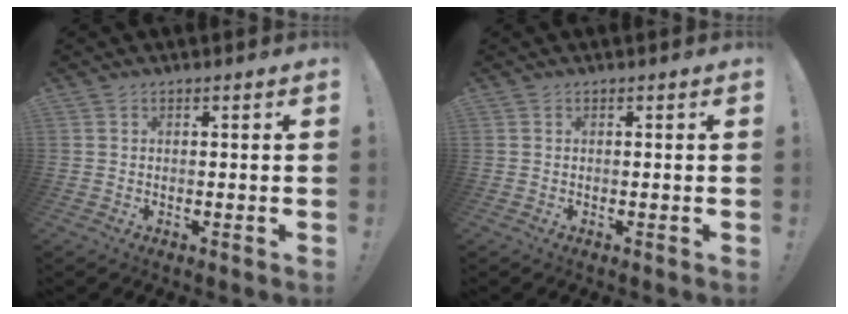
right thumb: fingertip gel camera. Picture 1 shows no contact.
{"total": 0.0}